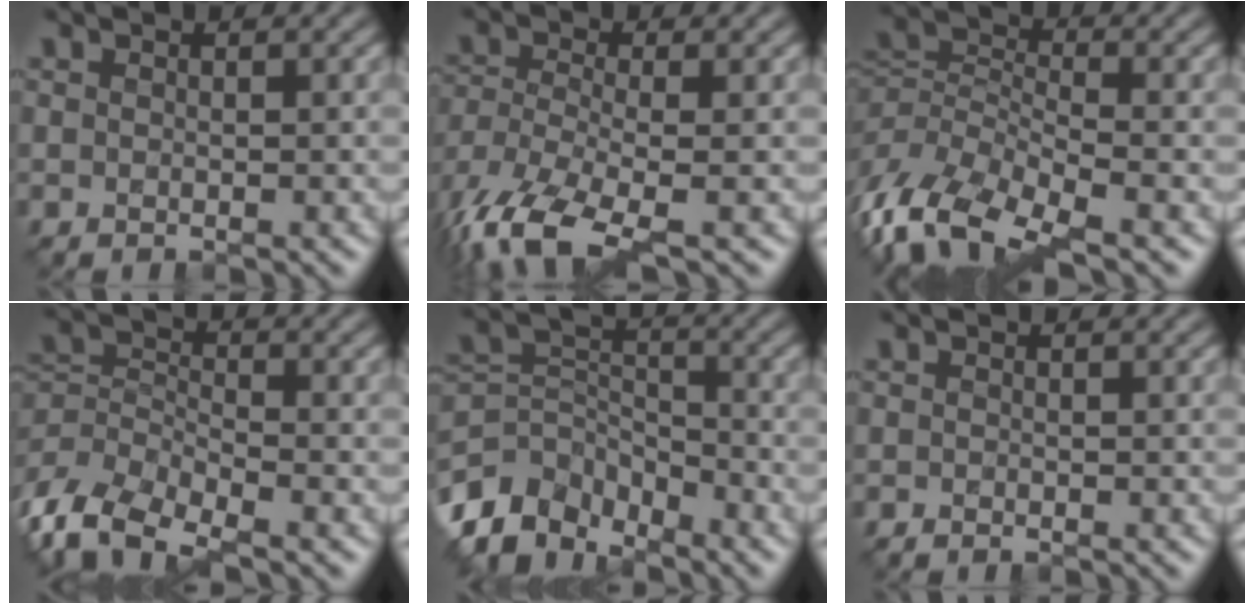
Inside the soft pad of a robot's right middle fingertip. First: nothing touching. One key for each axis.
{"total": 9.2, "fx": -5.6, "fy": 3.4, "fz": 6.5, "tx": -0.146, "ty": -0.027, "tz": -0.106}
{"total": 9.1, "fx": -5.1, "fy": 3.8, "fz": 6.5, "tx": -0.131, "ty": -0.009, "tz": -0.109}
{"total": 6.4, "fx": -4.0, "fy": 3.2, "fz": 3.8, "tx": -0.084, "ty": -0.009, "tz": -0.088}
{"total": 7.6, "fx": -5.6, "fy": 3.9, "fz": 3.2, "tx": -0.064, "ty": -0.006, "tz": -0.124}
{"total": 0.0}